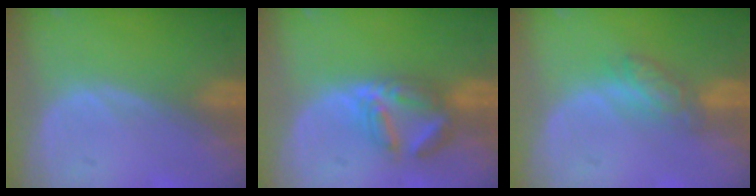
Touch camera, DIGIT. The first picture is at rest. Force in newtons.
{"total": 5.7, "press": 5.6, "slide": 1.3}
{"total": 4.2, "press": 4.2, "slide": 0.6}